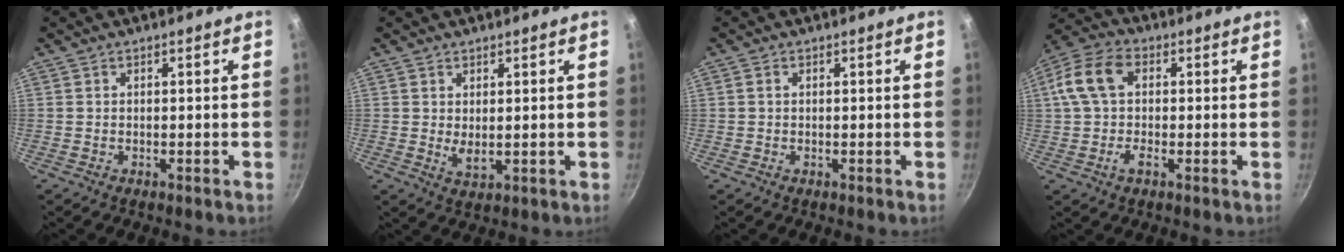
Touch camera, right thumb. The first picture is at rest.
{"total": 2.9, "force": [0.9, 1.3, 2.4], "torque": [-0.039, -0.016, 0.018]}
{"total": 0.8, "force": [0.2, 0.5, 0.5], "torque": [-0.008, 0.003, 0.001]}
{"total": 10.1, "force": [0.7, 6.7, 7.4], "torque": [-0.140, 0.026, -0.004]}